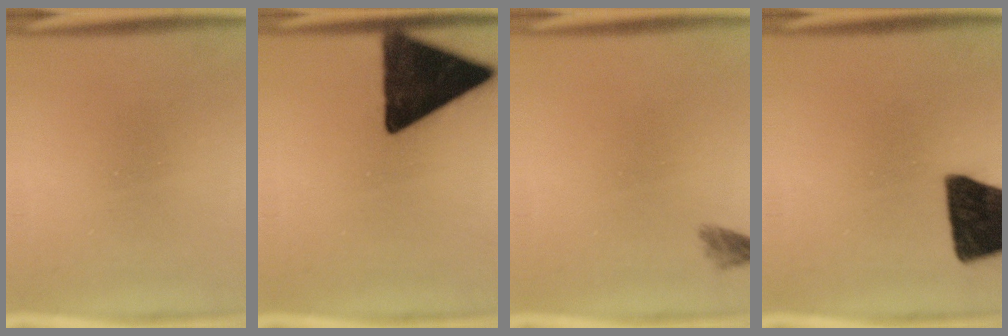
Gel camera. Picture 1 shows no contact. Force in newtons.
{"total": 14.9}
{"total": 1.6}
{"total": 16.8}